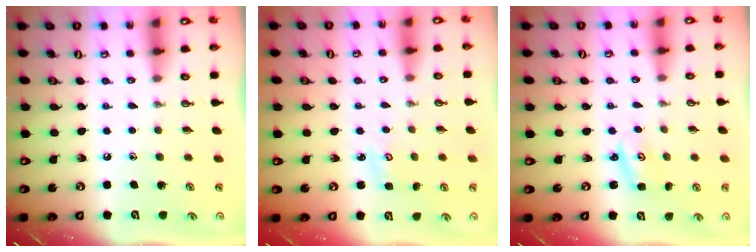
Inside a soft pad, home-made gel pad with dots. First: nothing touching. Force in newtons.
{"total": 3.0, "press": 3.0, "slide": 0.3}
{"total": 2.2, "press": 2.2, "slide": 0.2}